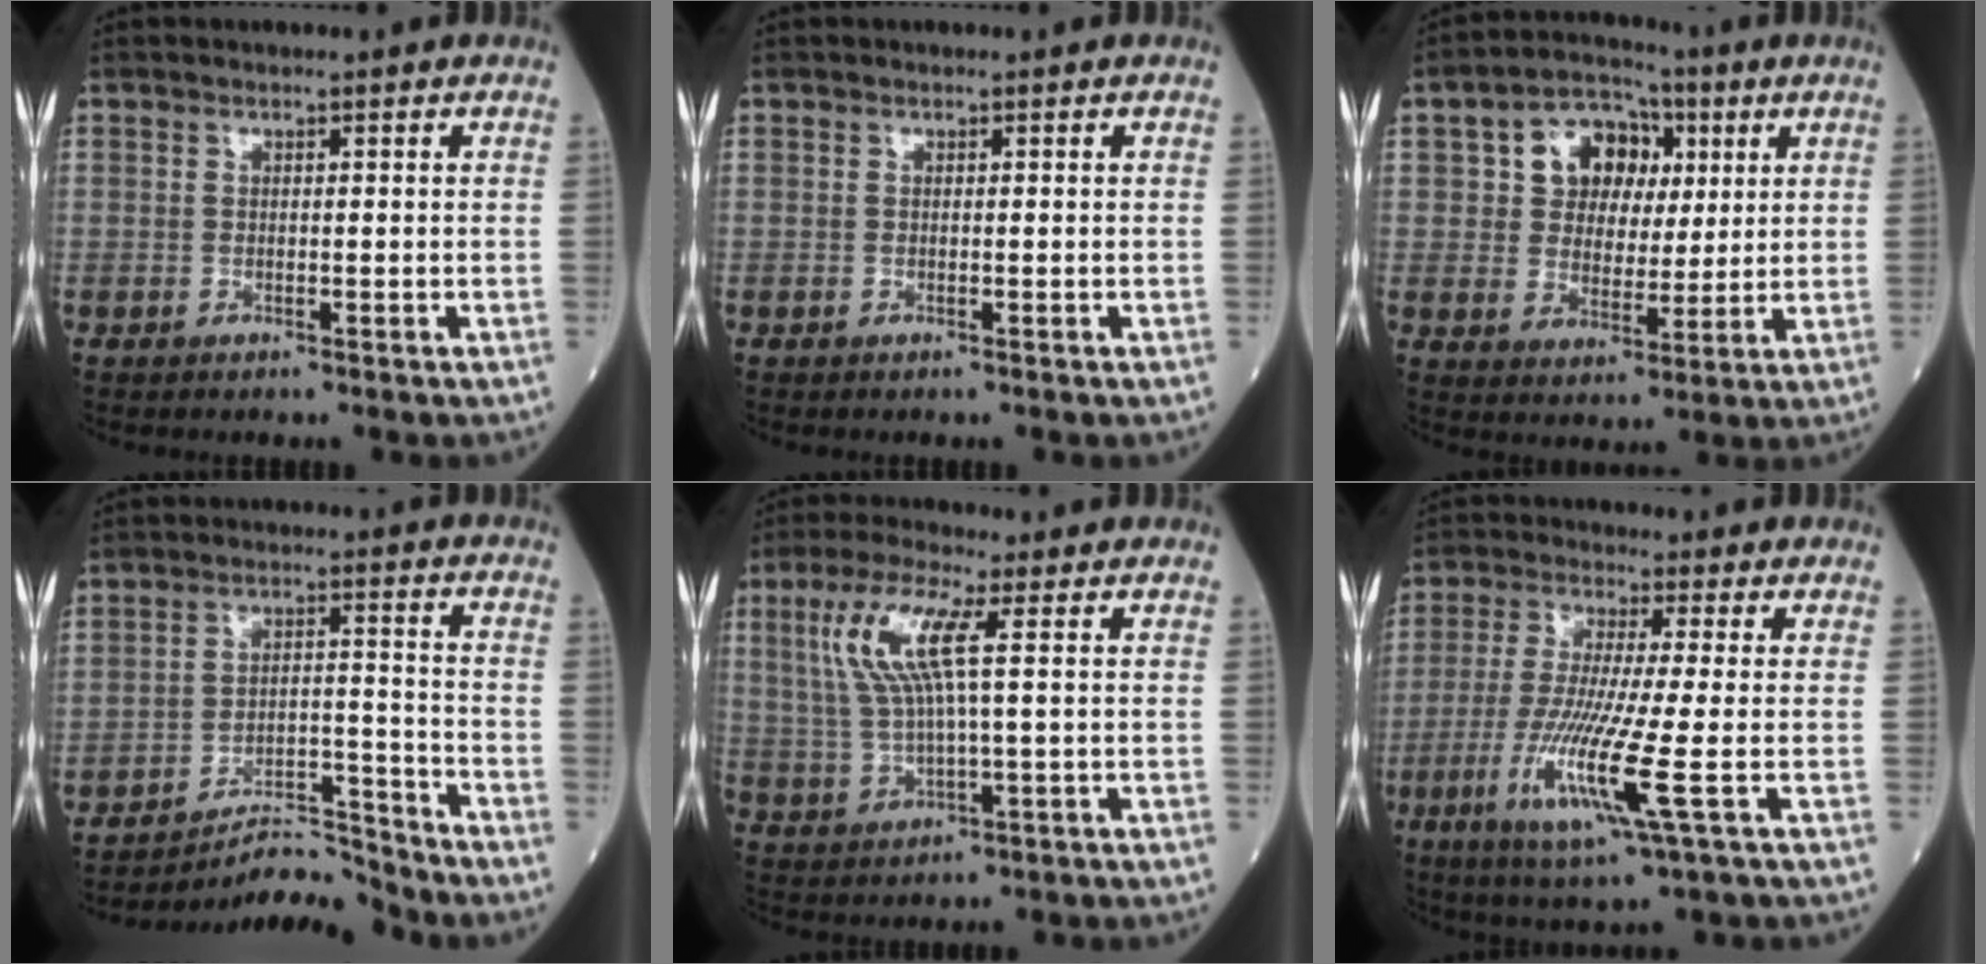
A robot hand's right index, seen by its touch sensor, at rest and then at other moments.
{"total": 0.0}
{"total": 9.8, "force": [3.3, 7.5, 5.3], "torque": [-0.086, 0.033, 0.059]}
{"total": 7.3, "force": [-7.2, -0.9, 0.0], "torque": [0.002, 0.024, -0.123]}
{"total": 9.1, "force": [2.7, 1.1, 8.7], "torque": [-0.196, 0.015, 0.053]}
{"total": 11.8, "force": [-3.4, -0.2, 11.3], "torque": [-0.235, -0.027, -0.070]}